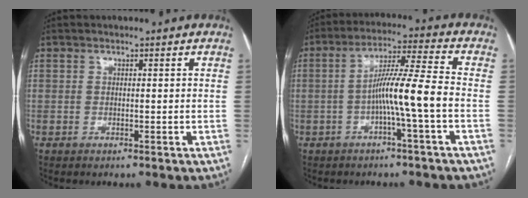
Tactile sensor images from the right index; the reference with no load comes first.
{"total": 8.8, "force": [-2.2, -0.9, 8.5], "torque": [-0.153, 0.015, -0.040]}